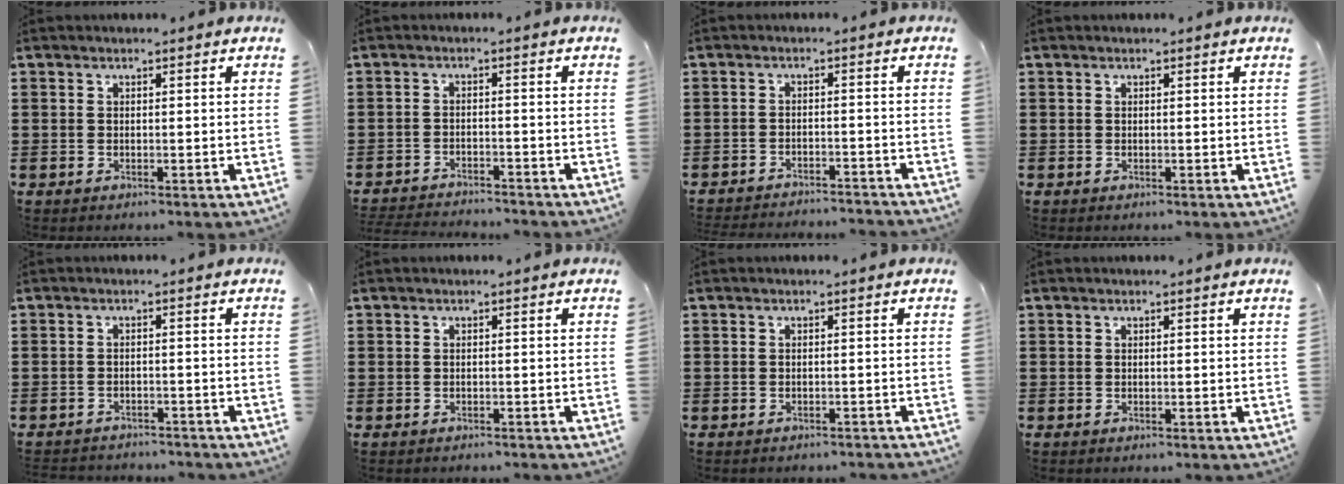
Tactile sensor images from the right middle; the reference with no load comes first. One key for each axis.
{"total": 2.8, "fx": -2.8, "fy": 0.1, "fz": 0.0, "tx": -0.006, "ty": 0.000, "tz": -0.061}
{"total": 2.7, "fx": -2.7, "fy": -0.1, "fz": 0.1, "tx": -0.005, "ty": 0.002, "tz": -0.057}
{"total": 0.0}
{"total": 2.0, "fx": -2.0, "fy": 0.3, "fz": -0.1, "tx": -0.006, "ty": 0.000, "tz": -0.045}
{"total": 0.6, "fx": -0.5, "fy": 0.4, "fz": -0.1, "tx": 0.001, "ty": 0.004, "tz": -0.012}
{"total": 0.7, "fx": -0.7, "fy": 0.1, "fz": 0.1, "tx": -0.005, "ty": 0.000, "tz": -0.015}
{"total": 0.0}